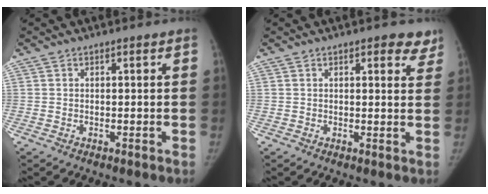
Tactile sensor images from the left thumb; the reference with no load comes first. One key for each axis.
{"total": 4.7, "fx": 3.2, "fy": 2.1, "fz": 2.7, "tx": 0.004, "ty": -0.013, "tz": 0.032}